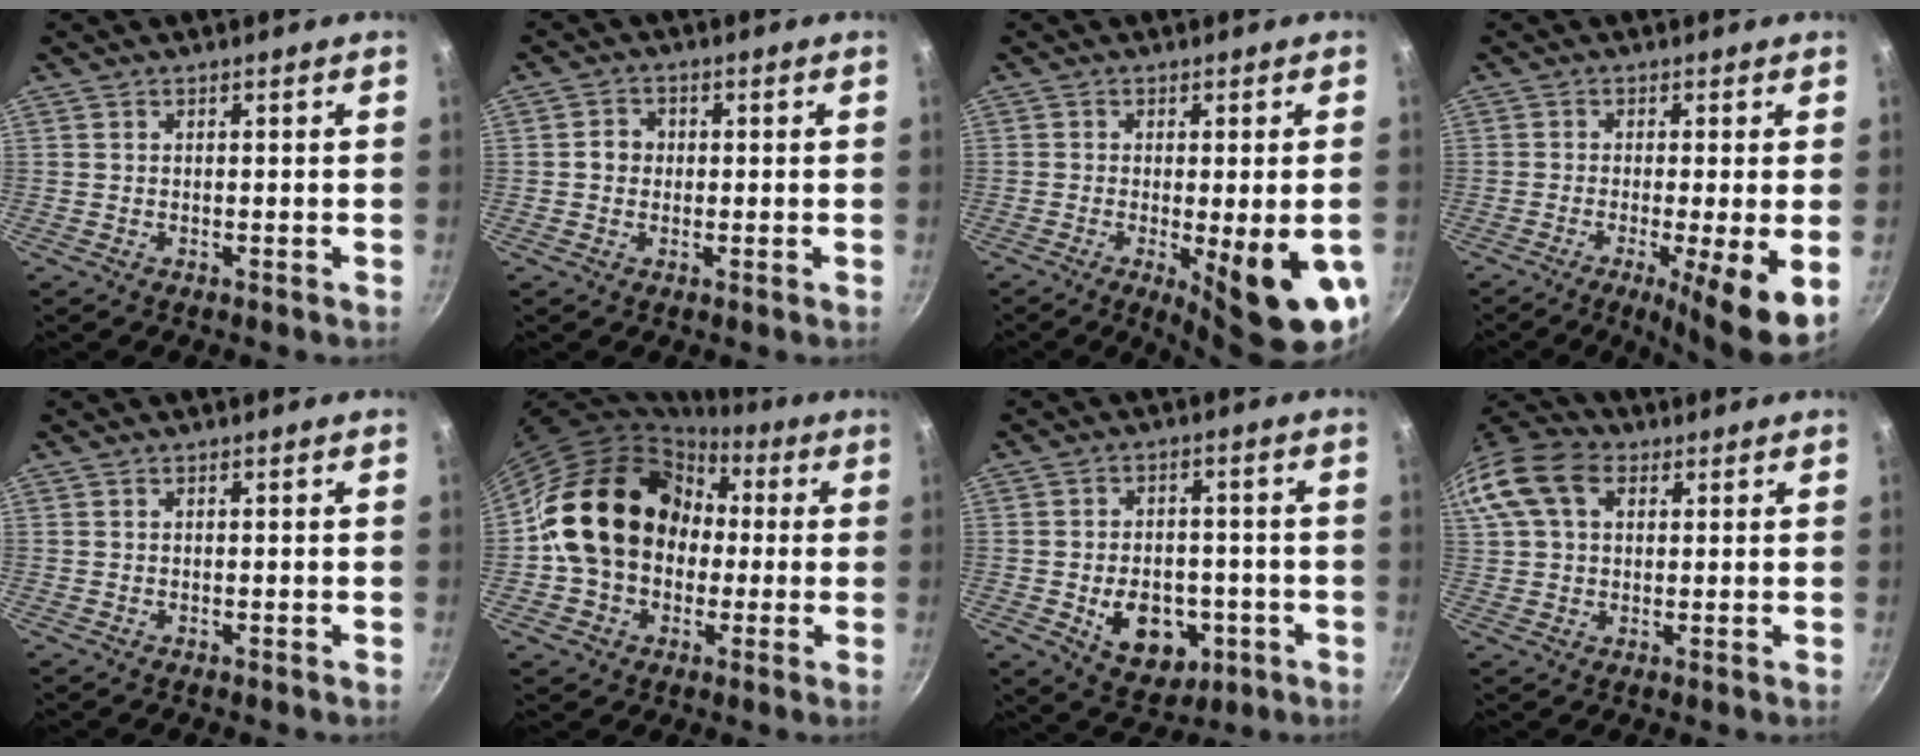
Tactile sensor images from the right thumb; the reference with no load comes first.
{"total": 3.1, "force": [-0.1, 2.8, 1.3], "torque": [-0.005, 0.008, -0.006]}
{"total": 13.4, "force": [-3.7, 3.0, 12.5], "torque": [-0.152, -0.011, -0.041]}
{"total": 9.9, "force": [-2.6, 1.3, 9.5], "torque": [-0.146, -0.006, -0.037]}
{"total": 0.0}
{"total": 19.6, "force": [1.1, 16.0, 11.3], "torque": [-0.166, 0.053, 0.017]}
{"total": 12.1, "force": [-3.1, 8.7, 7.9], "torque": [-0.079, 0.008, -0.031]}
{"total": 14.6, "force": [4.8, 10.3, 9.2], "torque": [-0.188, 0.027, 0.074]}